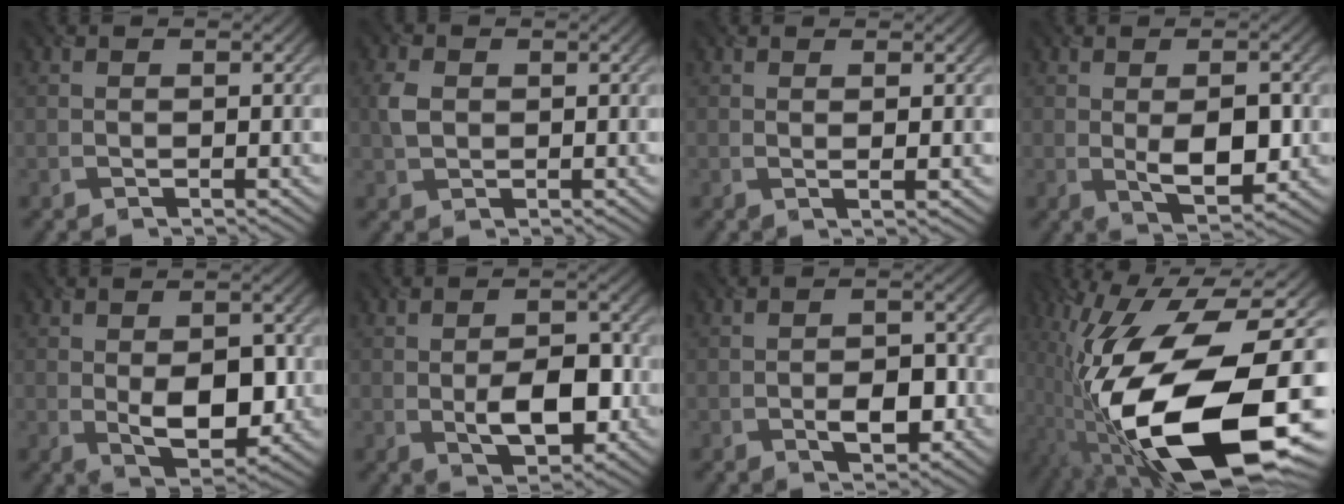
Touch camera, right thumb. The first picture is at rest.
{"total": 2.4, "force": [0.3, 1.9, 1.3], "torque": [-0.040, 0.004, 0.005]}
{"total": 1.5, "force": [0.5, 0.0, 1.4], "torque": [-0.026, 0.001, 0.007]}
{"total": 5.5, "force": [-0.6, 2.3, 5.0], "torque": [-0.090, -0.008, -0.005]}
{"total": 7.5, "force": [-1.1, 4.0, 6.2], "torque": [-0.110, -0.015, -0.011]}
{"total": 6.4, "force": [-1.5, 3.3, 5.2], "torque": [-0.083, -0.007, -0.023]}
{"total": 3.9, "force": [-1.6, 2.0, 2.9], "torque": [-0.048, -0.003, -0.026]}
{"total": 20.9, "force": [-7.6, 8.4, 17.6], "torque": [-0.342, -0.031, -0.127]}